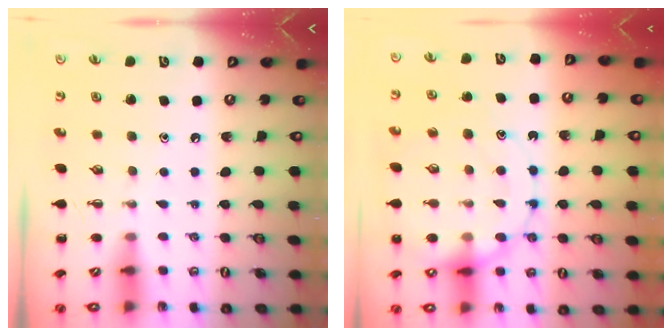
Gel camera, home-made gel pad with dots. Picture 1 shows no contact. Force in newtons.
{"total": 17.7, "press": 17.6, "slide": 2.1}